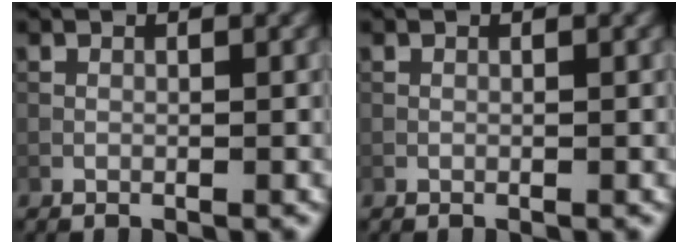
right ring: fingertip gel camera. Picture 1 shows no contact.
{"total": 0.0}